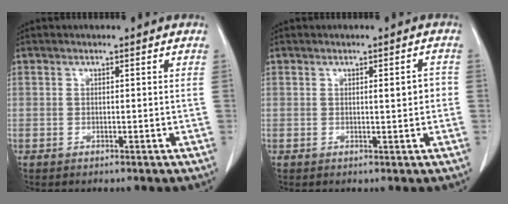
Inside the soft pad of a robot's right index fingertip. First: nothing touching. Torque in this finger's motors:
{"motor_torque": [0.07, 0.07, 0.03, 0.02]}